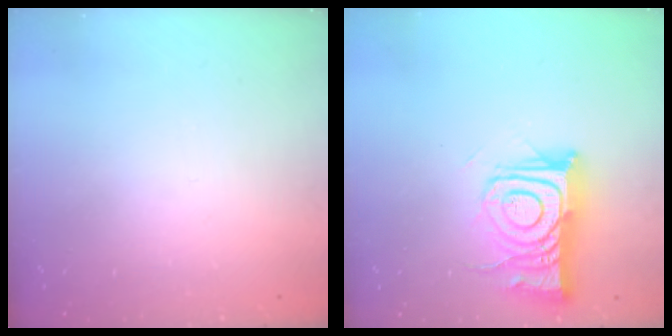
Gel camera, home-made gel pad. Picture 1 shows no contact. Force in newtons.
{"total": 11.6, "press": 11.5, "slide": 1.0}